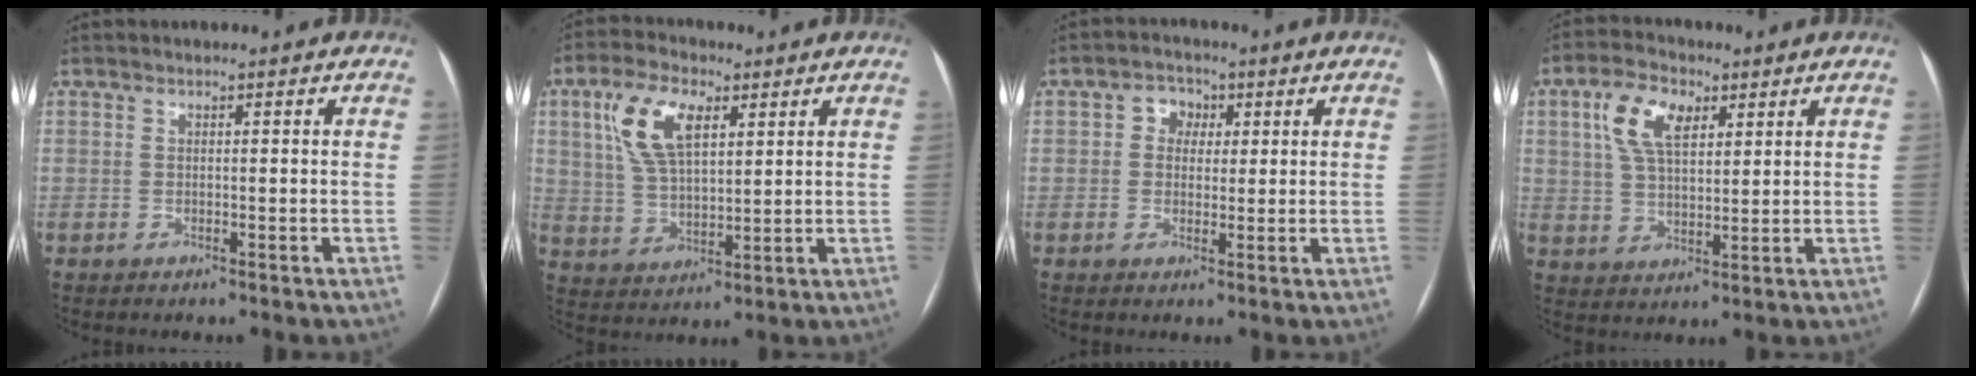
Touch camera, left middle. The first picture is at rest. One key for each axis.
{"total": 10.1, "fx": 4.2, "fy": 4.6, "fz": 7.9, "tx": -0.166, "ty": 0.018, "tz": 0.084}
{"total": 3.6, "fx": 1.0, "fy": 3.0, "fz": 1.7, "tx": -0.028, "ty": 0.015, "tz": 0.014}
{"total": 8.5, "fx": 3.6, "fy": 4.3, "fz": 6.3, "tx": -0.131, "ty": 0.020, "tz": 0.068}